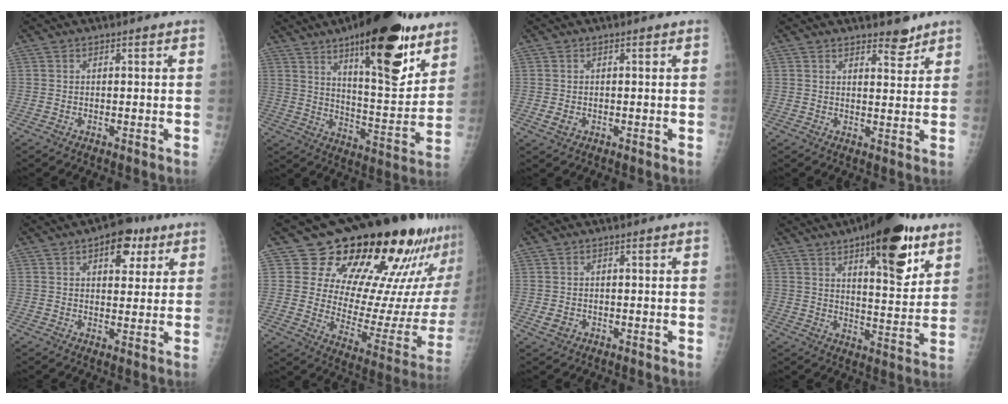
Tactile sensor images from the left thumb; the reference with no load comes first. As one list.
[{"total": 23.1, "force": [13.7, 7.4, 17.1], "torque": [-0.214, -0.071, 0.209]}, {"total": 1.7, "force": [-0.1, 1.4, 1.0], "torque": [-0.015, -0.002, 0.003]}, {"total": 3.9, "force": [3.2, 1.5, 1.6], "torque": [-0.006, -0.023, 0.046]}, {"total": 7.8, "force": [3.9, 4.5, 5.0], "torque": [-0.035, -0.010, 0.048]}, {"total": 26.3, "force": [18.1, 11.0, 15.6], "torque": [-0.180, -0.090, 0.249]}, {"total": 1.9, "force": [-0.4, 1.6, 0.9], "torque": [-0.013, 0.000, 0.000]}, {"total": 18.3, "force": [10.2, 6.4, 13.7], "torque": [-0.158, -0.051, 0.147]}]